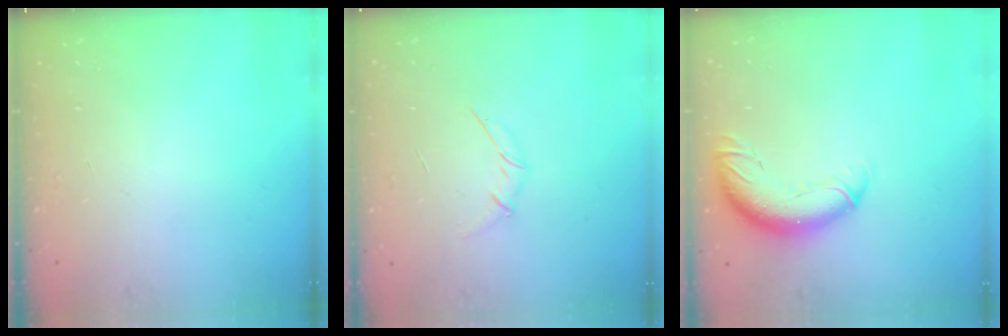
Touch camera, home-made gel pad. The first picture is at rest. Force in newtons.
{"total": 3.1, "press": 3.0, "slide": 0.8}
{"total": 12.0, "press": 11.7, "slide": 3.0}